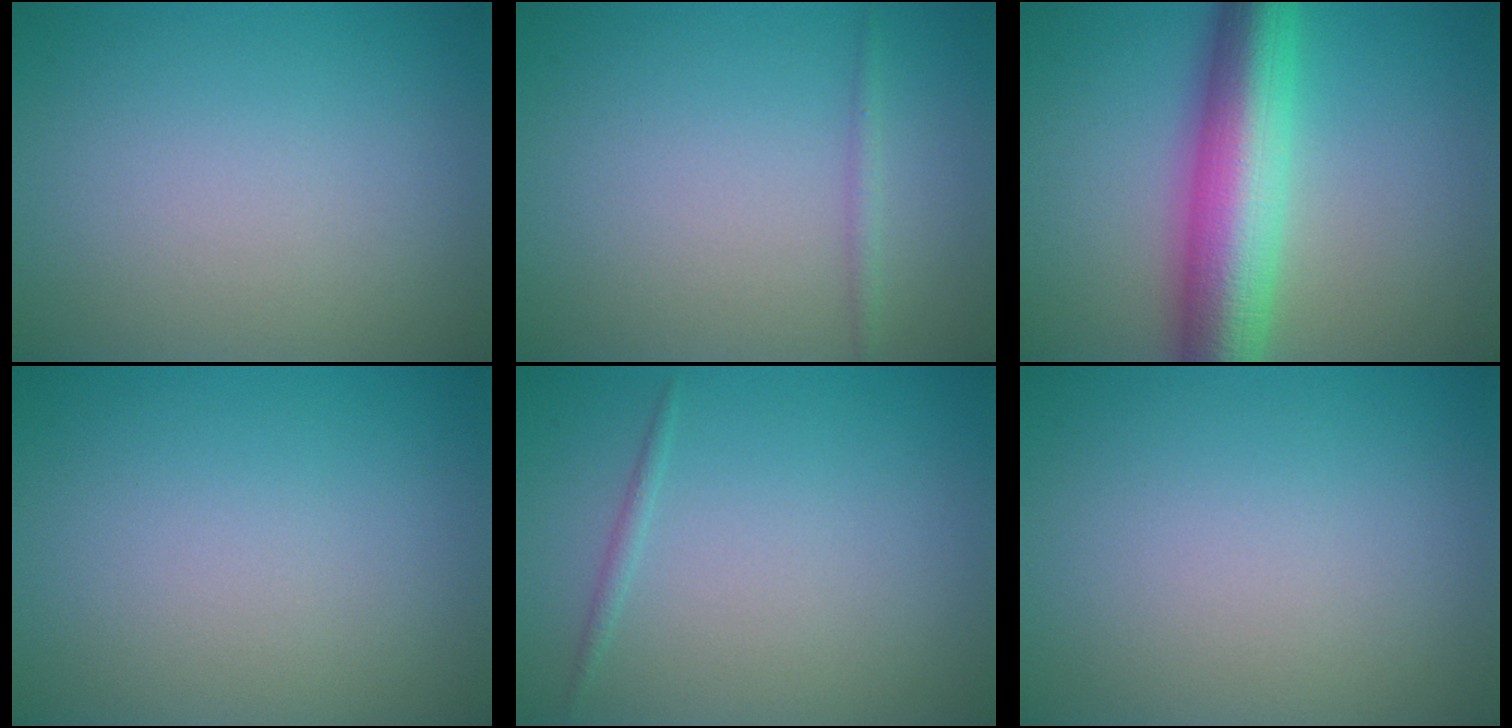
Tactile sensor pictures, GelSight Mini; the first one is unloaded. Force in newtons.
{"total": 0.9, "press": 0.9, "slide": 0.1}
{"total": 9.9, "press": 9.9, "slide": 0.1}
{"total": 0.0}
{"total": 0.7, "press": 0.7, "slide": 0.0}
{"total": 0.0}